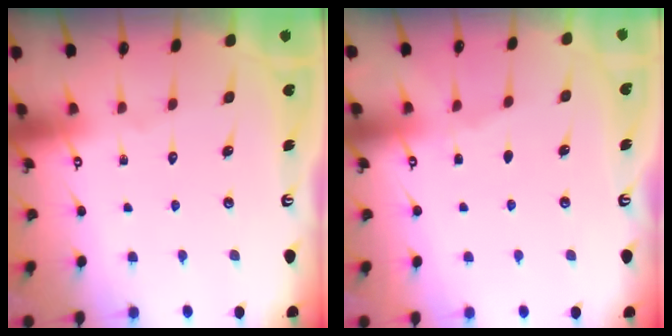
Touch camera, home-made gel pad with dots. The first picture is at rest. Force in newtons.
{"total": 2.3, "press": 2.3, "slide": 0.3}